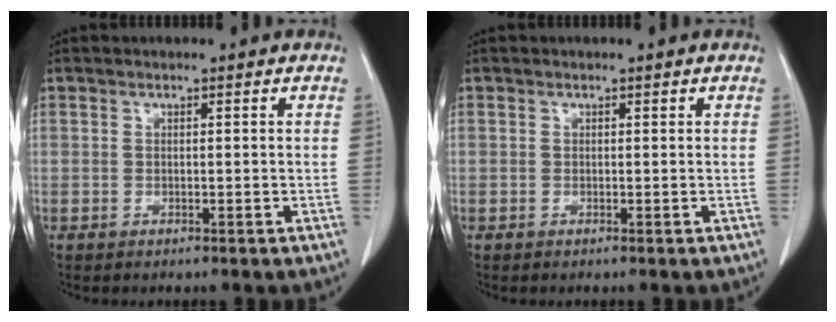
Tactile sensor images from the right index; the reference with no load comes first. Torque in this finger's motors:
{"motor_torque": [-0.01, 0.02, 0.00, 0.00]}